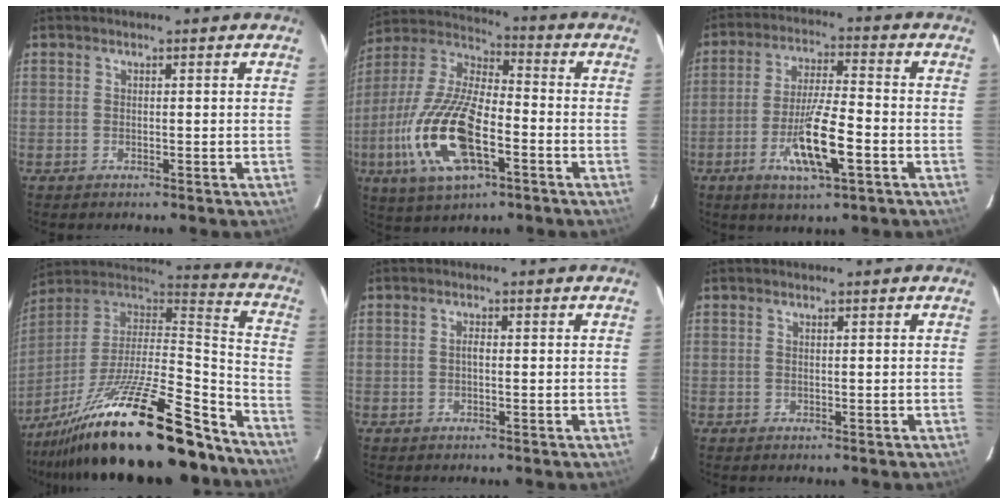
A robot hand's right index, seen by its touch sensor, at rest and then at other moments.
{"total": 19.7, "force": [-6.5, 8.1, 16.8], "torque": [-0.365, -0.016, -0.124]}
{"total": 11.5, "force": [-4.4, 2.0, 10.4], "torque": [-0.202, -0.012, -0.080]}
{"total": 32.0, "force": [-23.7, 6.9, 20.4], "torque": [-0.333, -0.035, -0.376]}
{"total": 1.0, "force": [-0.1, 0.4, 1.0], "torque": [-0.018, 0.005, -0.004]}
{"total": 0.0}